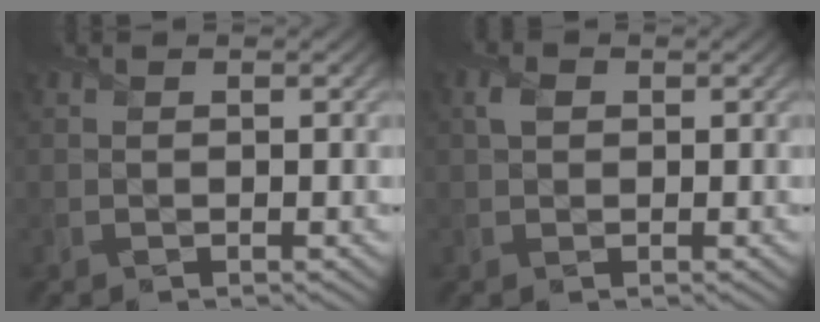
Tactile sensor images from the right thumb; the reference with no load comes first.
{"total": 1.6, "force": [0.5, 1.3, 0.9], "torque": [-0.023, 0.007, 0.007]}